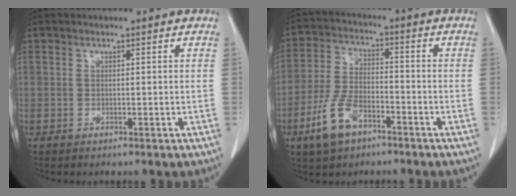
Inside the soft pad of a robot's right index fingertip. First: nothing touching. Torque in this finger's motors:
{"motor_torque": [-0.29, -0.08, -0.24, -0.14]}